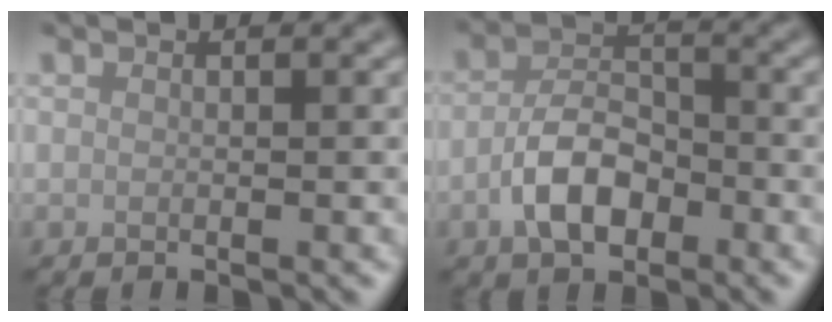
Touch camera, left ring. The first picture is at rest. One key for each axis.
{"total": 4.9, "fx": -2.0, "fy": 2.9, "fz": 3.4, "tx": -0.065, "ty": 0.005, "tz": -0.042}